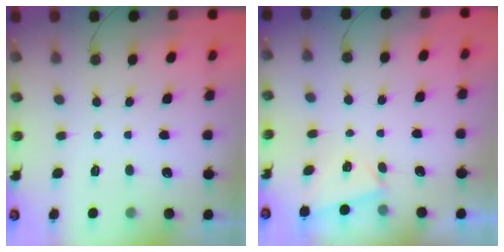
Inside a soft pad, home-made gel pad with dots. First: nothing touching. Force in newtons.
{"total": 2.6, "press": 1.3, "slide": 2.3}